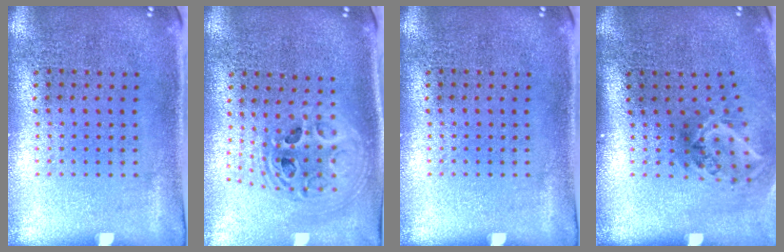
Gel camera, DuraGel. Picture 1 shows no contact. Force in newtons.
{"total": 2.3, "press": 1.8, "slide": 1.4}
{"total": 0.0}
{"total": 2.0, "press": 1.3, "slide": 1.5}